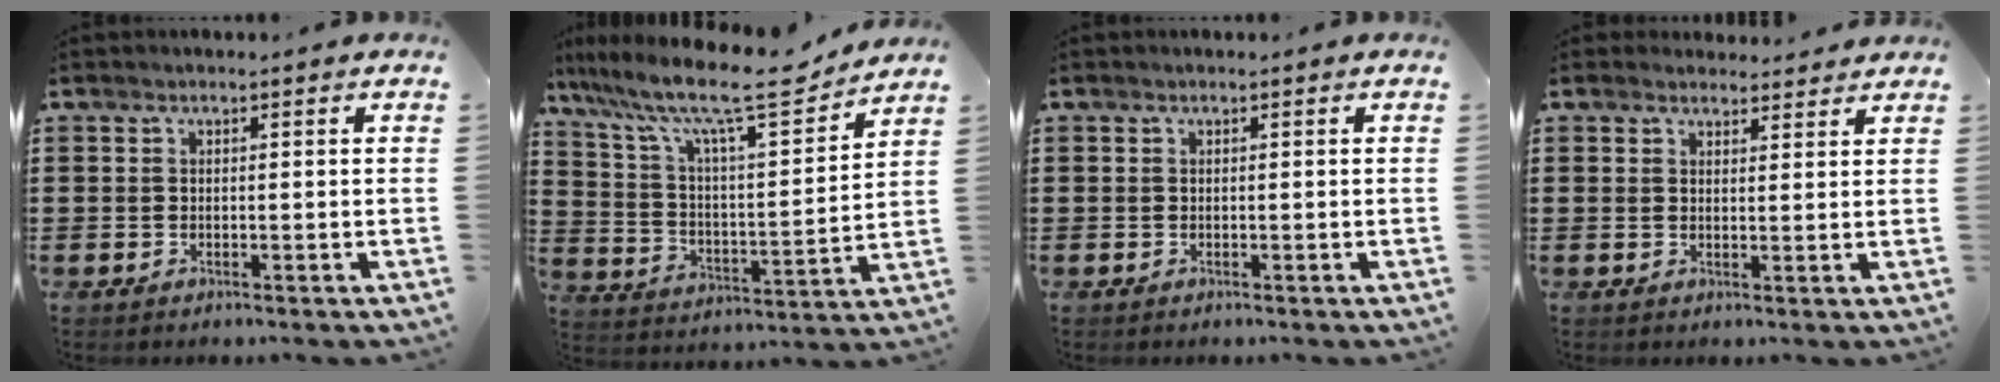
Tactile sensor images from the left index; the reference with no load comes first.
{"total": 13.4, "force": [11.0, 1.6, 7.6], "torque": [-0.178, -0.066, 0.184]}
{"total": 0.0}
{"total": 2.6, "force": [2.5, 0.7, 0.2], "torque": [-0.003, -0.007, 0.046]}